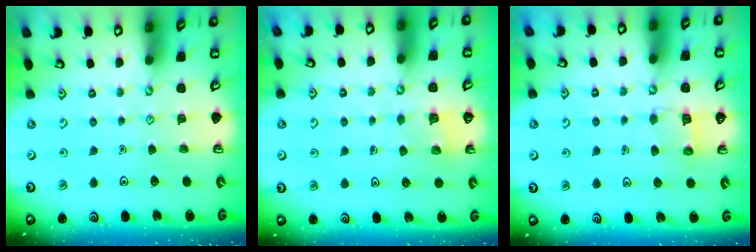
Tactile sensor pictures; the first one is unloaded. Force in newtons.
{"total": 3.2, "press": 3.2, "slide": 0.2}
{"total": 4.8, "press": 4.8, "slide": 0.5}